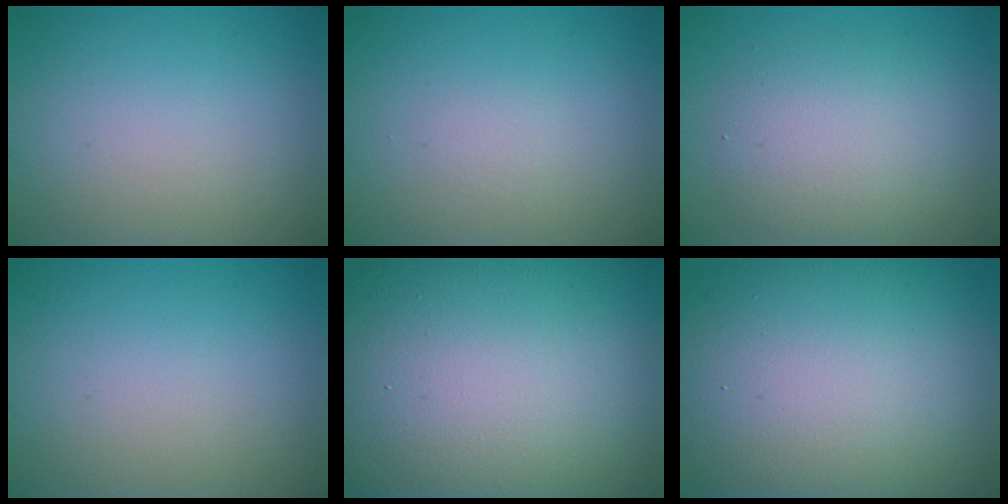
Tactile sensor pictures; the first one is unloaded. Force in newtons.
{"total": 0.0}
{"total": 4.3, "press": 4.3, "slide": 0.1}
{"total": 0.0}
{"total": 22.9, "press": 22.9, "slide": 1.3}
{"total": 17.4, "press": 17.3, "slide": 1.0}